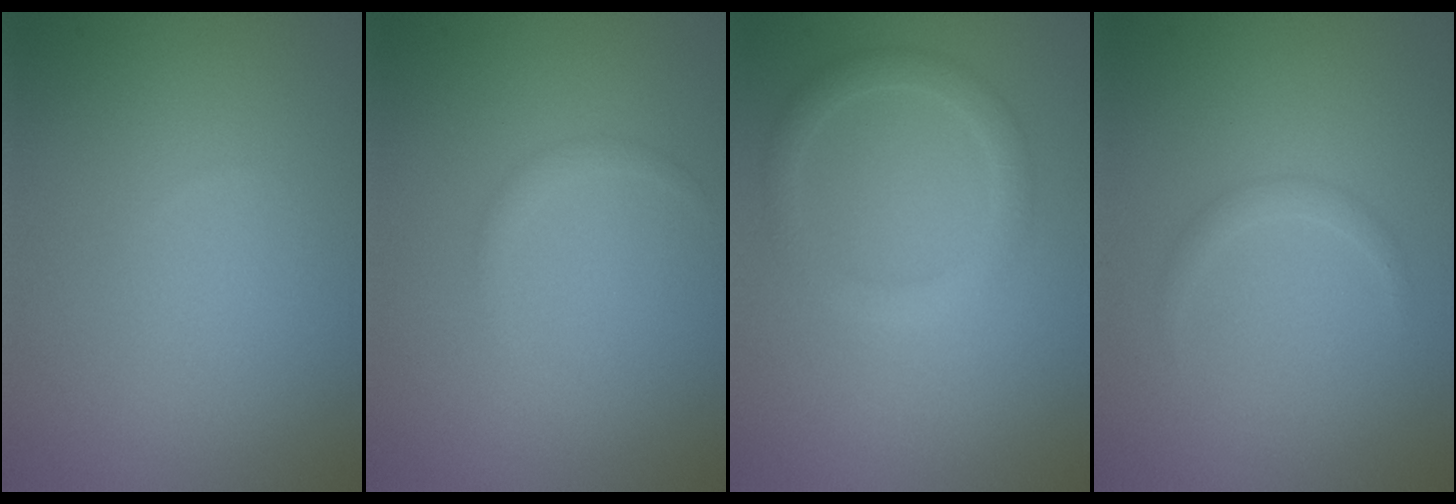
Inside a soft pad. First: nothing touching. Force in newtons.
{"total": 0.8, "press": 0.8, "slide": 0.1}
{"total": 2.2, "press": 2.1, "slide": 0.2}
{"total": 1.0, "press": 1.0, "slide": 0.1}